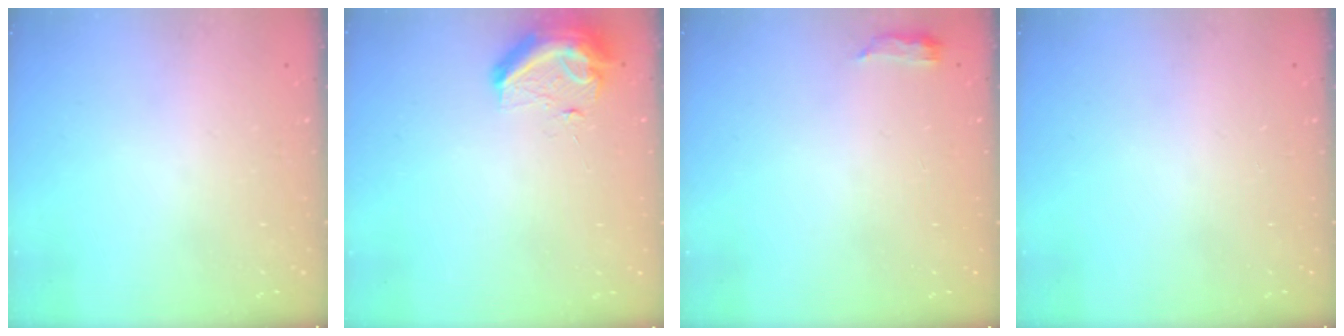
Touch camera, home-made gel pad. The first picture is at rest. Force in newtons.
{"total": 9.1, "press": 8.9, "slide": 1.9}
{"total": 3.3, "press": 3.1, "slide": 1.2}
{"total": 0.0}